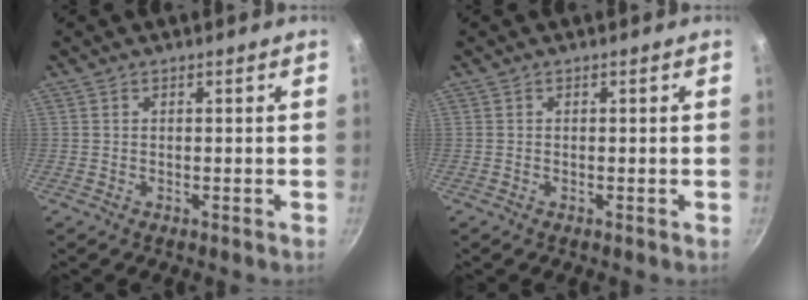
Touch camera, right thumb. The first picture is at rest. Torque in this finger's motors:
{"motor_torque": [-0.01, 0.00, -0.01, 0.00, 0.00]}